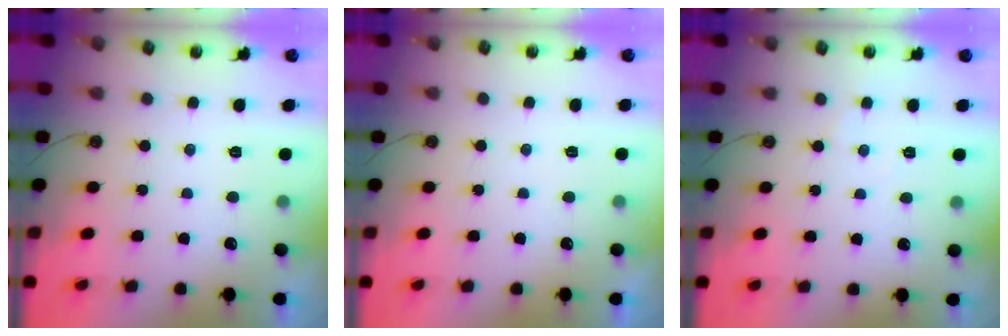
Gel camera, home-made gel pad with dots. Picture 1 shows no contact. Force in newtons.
{"total": 2.7, "press": 2.7, "slide": 0.4}
{"total": 4.4, "press": 4.4, "slide": 0.7}